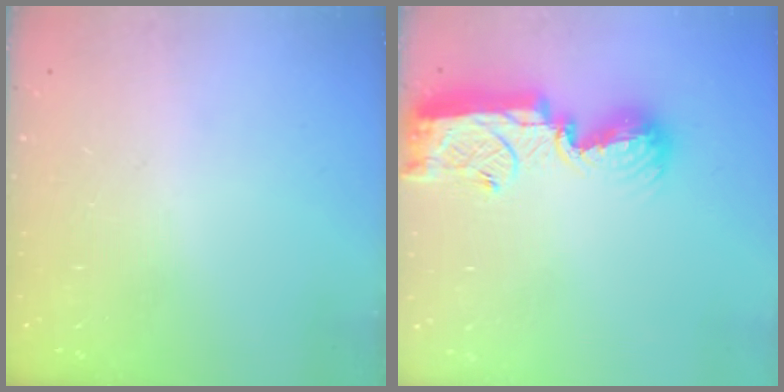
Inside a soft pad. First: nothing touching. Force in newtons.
{"total": 12.8, "press": 12.7, "slide": 1.1}